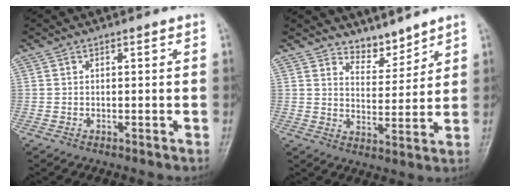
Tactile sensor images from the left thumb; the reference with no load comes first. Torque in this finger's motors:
{"motor_torque": [-0.14, -0.05, 0.00, 0.00, 0.05]}